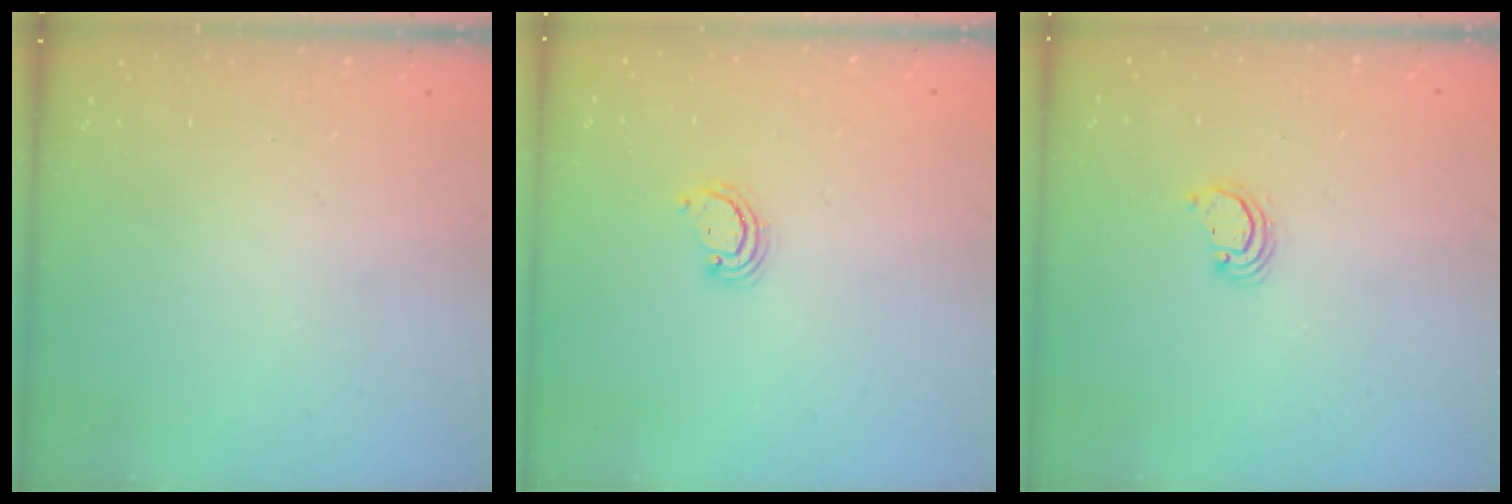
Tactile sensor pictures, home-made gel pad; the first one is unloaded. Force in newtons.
{"total": 2.9, "press": 2.8, "slide": 0.3}
{"total": 2.7, "press": 2.7, "slide": 0.1}